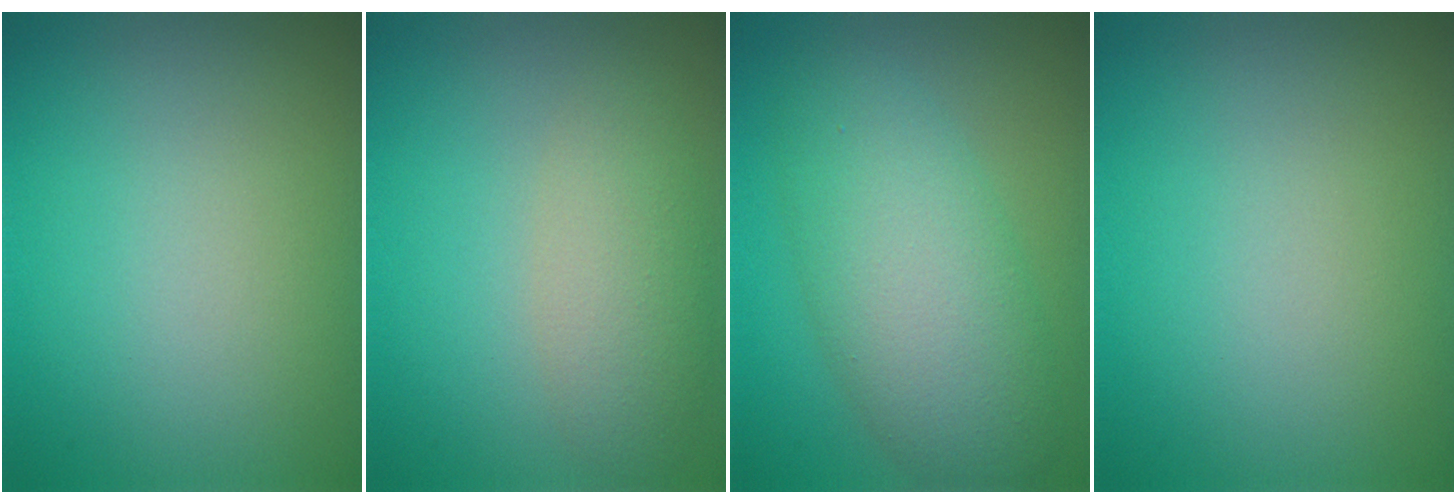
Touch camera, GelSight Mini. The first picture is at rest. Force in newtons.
{"total": 3.1, "press": 3.1, "slide": 0.0}
{"total": 6.9, "press": 6.9, "slide": 0.4}
{"total": 0.0}